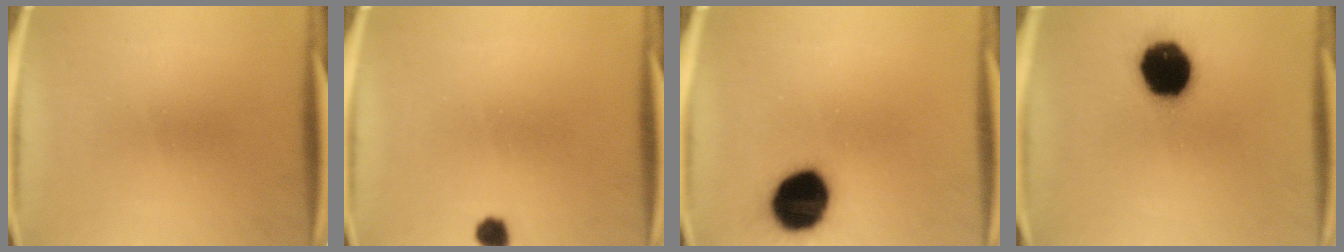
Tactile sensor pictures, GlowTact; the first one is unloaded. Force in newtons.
{"total": 2.4}
{"total": 16.4}
{"total": 16.9}